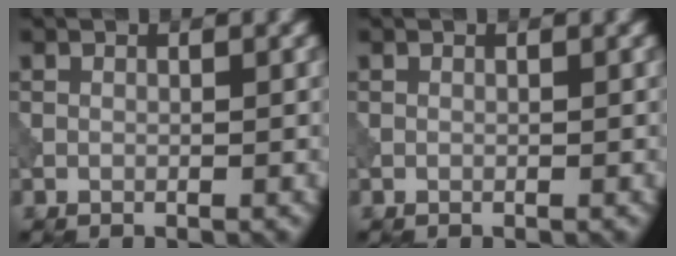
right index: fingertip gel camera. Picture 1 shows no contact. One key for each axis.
{"total": 0.0}